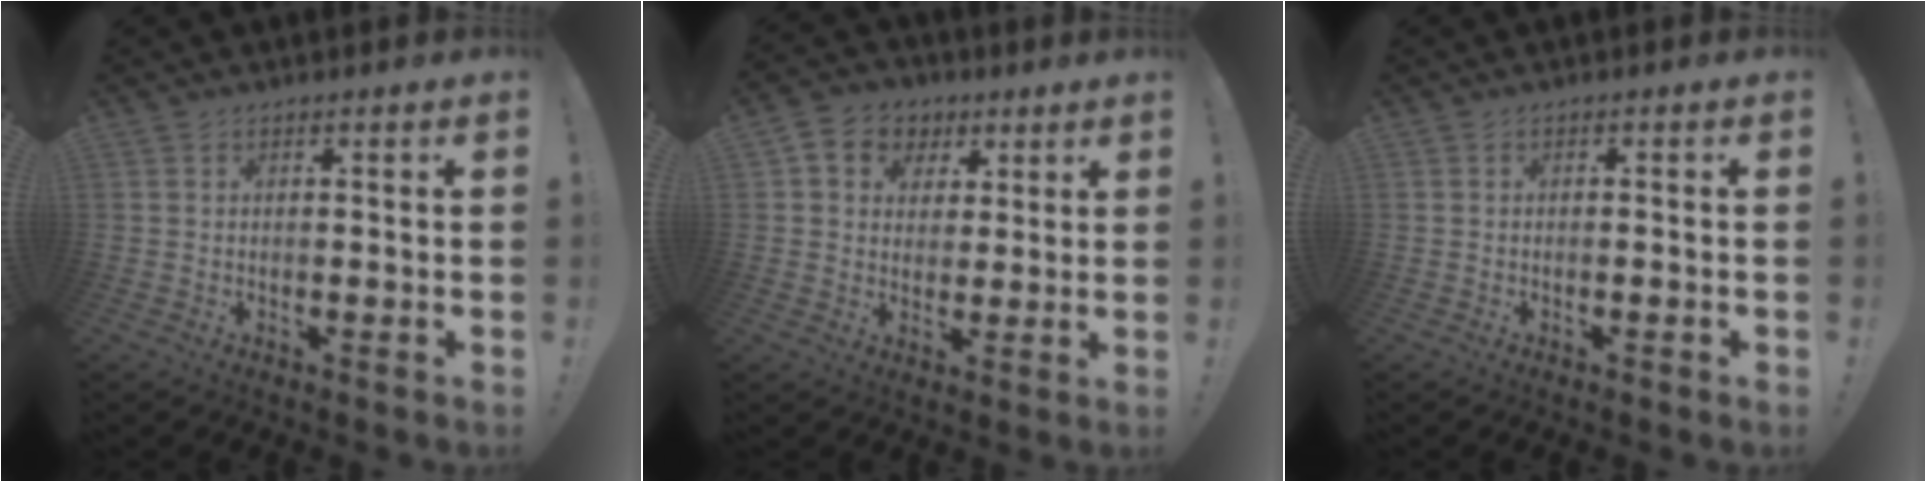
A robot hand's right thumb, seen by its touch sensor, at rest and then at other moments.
{"total": 8.3, "force": [2.6, 7.4, 2.7], "torque": [-0.037, -0.005, 0.055]}
{"total": 0.9, "force": [-0.6, -0.2, 0.6], "torque": [-0.008, -0.001, -0.010]}